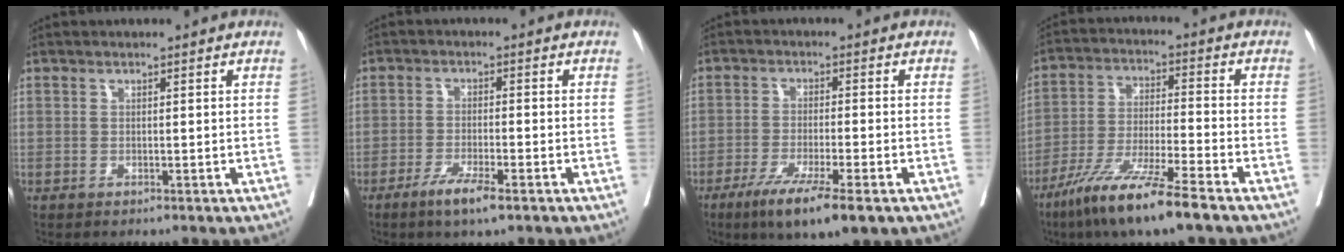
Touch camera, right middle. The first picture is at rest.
{"total": 5.0, "force": [-3.1, 0.5, 3.8], "torque": [-0.073, -0.007, -0.055]}
{"total": 9.7, "force": [-5.8, 1.0, 7.7], "torque": [-0.129, -0.023, -0.091]}
{"total": 12.2, "force": [-8.4, 0.0, 8.9], "torque": [-0.174, -0.037, -0.158]}